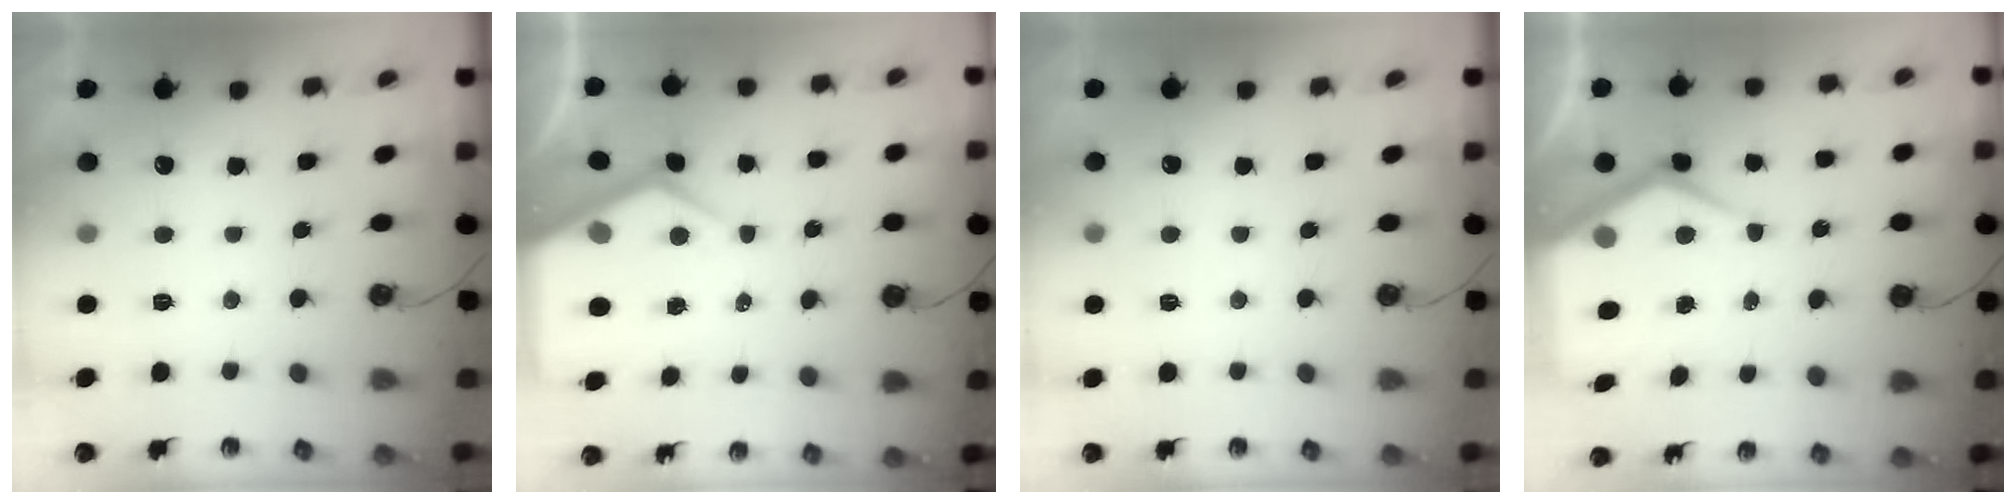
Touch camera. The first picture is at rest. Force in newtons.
{"total": 8.8, "press": 8.8, "slide": 0.9}
{"total": 2.8, "press": 2.8, "slide": 0.4}
{"total": 11.1, "press": 11.0, "slide": 1.0}